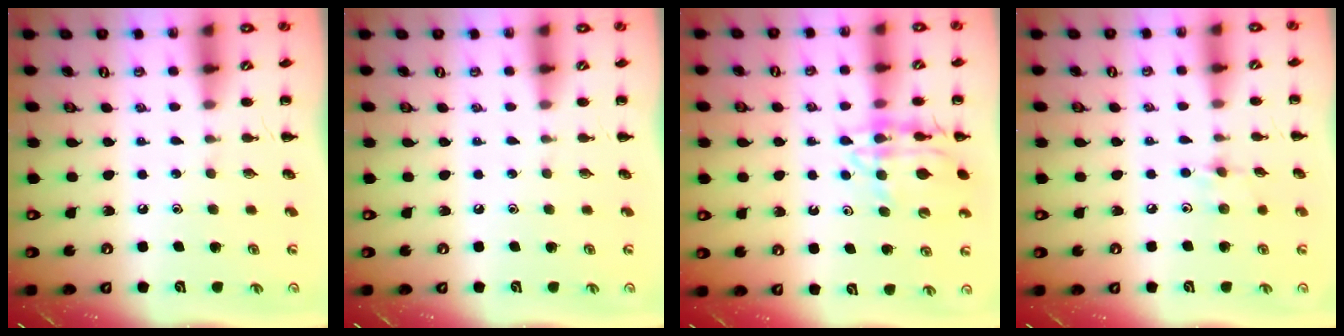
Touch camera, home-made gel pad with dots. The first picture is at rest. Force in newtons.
{"total": 0.0}
{"total": 13.1, "press": 13.0, "slide": 2.2}
{"total": 4.9, "press": 4.7, "slide": 1.4}